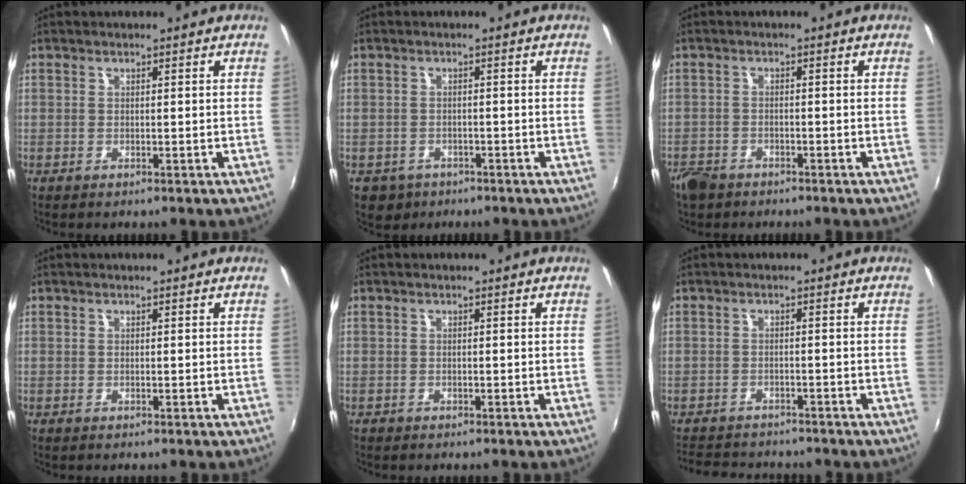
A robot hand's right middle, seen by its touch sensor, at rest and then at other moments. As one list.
[{"total": 4.2, "force": [-2.1, 3.5, 1.2], "torque": [-0.034, -0.004, -0.025]}, {"total": 5.1, "force": [-3.8, 3.0, 1.6], "torque": [-0.054, -0.007, -0.070]}, {"total": 0.0}, {"total": 0.7, "force": [-0.6, 0.4, 0.0], "torque": [-0.004, -0.002, -0.010]}, {"total": 7.2, "force": [-6.5, 2.7, 1.7], "torque": [-0.054, 0.005, -0.102]}]